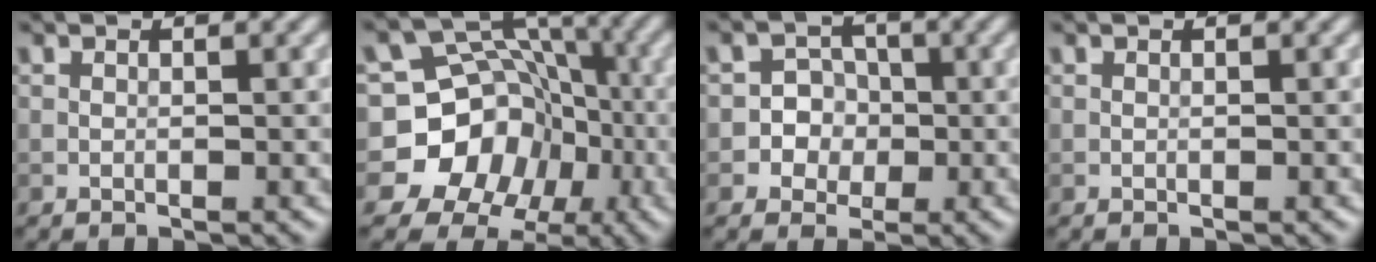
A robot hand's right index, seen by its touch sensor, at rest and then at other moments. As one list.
[{"total": 12.9, "force": [-3.9, 11.7, 3.9], "torque": [-0.066, 0.005, -0.088]}, {"total": 3.4, "force": [-0.7, 3.3, 0.7], "torque": [0.010, 0.013, -0.029]}, {"total": 0.0}]